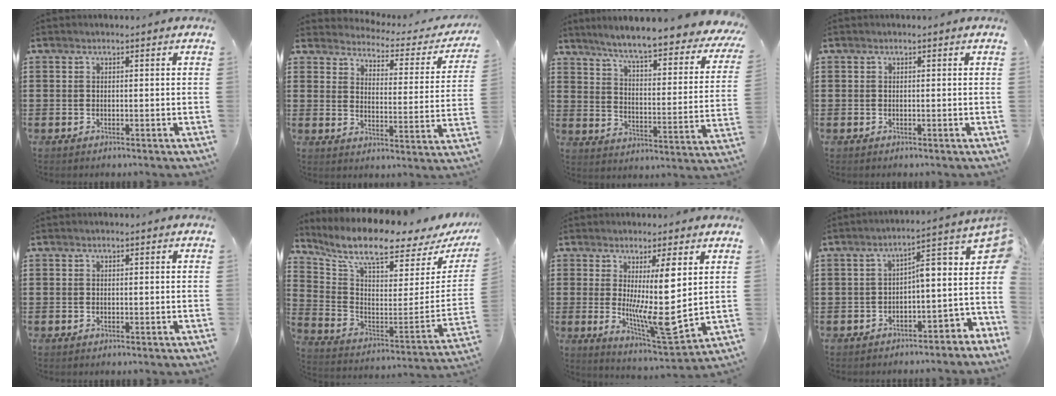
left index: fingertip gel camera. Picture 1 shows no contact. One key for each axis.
{"total": 2.5, "fx": 2.5, "fy": 0.3, "fz": 0.1, "tx": -0.025, "ty": -0.026, "tz": 0.035}
{"total": 6.5, "fx": 5.5, "fy": -0.7, "fz": 3.3, "tx": -0.087, "ty": -0.047, "tz": 0.086}
{"total": 0.0}
{"total": 0.0}
{"total": 8.5, "fx": 7.0, "fy": 1.1, "fz": 4.7, "tx": -0.118, "ty": -0.065, "tz": 0.117}
{"total": 9.8, "fx": 2.7, "fy": 1.3, "fz": 9.4, "tx": -0.159, "ty": -0.041, "tz": 0.043}
{"total": 3.9, "fx": -0.2, "fy": 1.5, "fz": 3.5, "tx": -0.052, "ty": -0.025, "tz": -0.022}